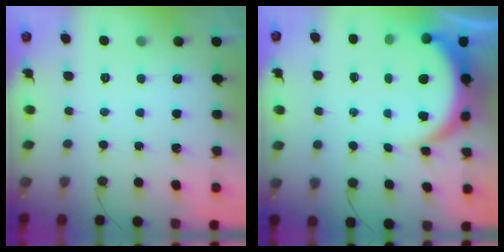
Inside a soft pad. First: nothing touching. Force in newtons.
{"total": 6.1, "press": 6.1, "slide": 0.7}